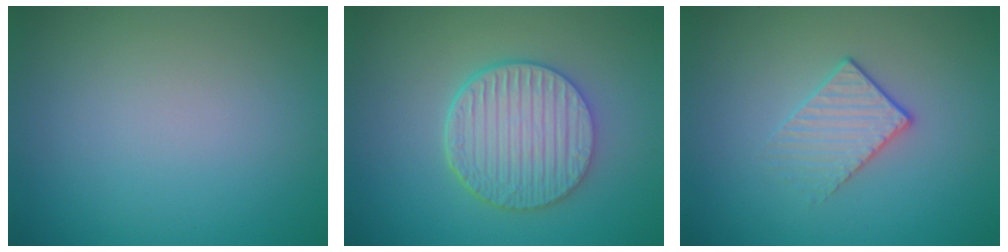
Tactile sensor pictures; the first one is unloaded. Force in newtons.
{"total": 6.0, "press": 4.7, "slide": 3.6}
{"total": 1.8, "press": 1.4, "slide": 1.1}